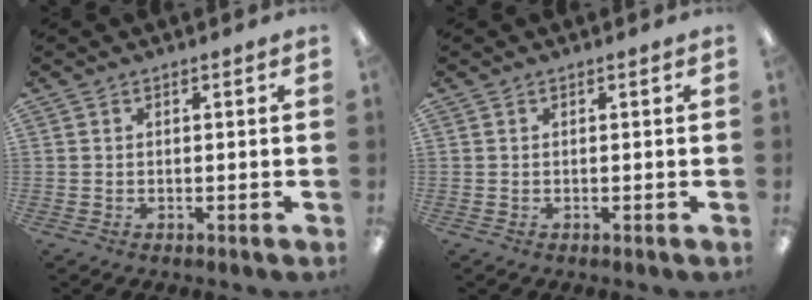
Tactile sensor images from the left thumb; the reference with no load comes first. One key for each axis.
{"total": 0.0}